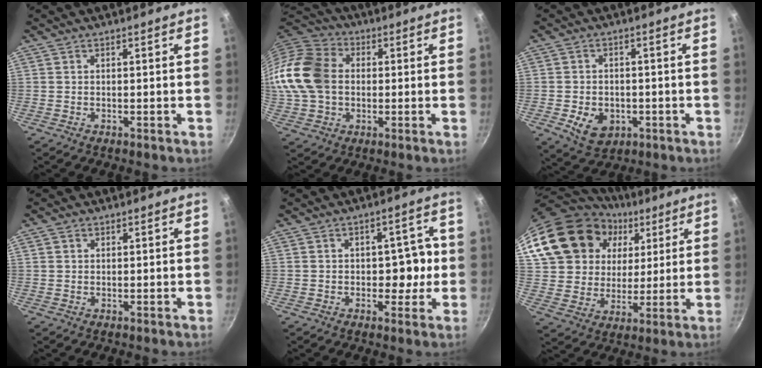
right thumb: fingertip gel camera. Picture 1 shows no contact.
{"total": 17.3, "force": [0.7, 13.3, 11.0], "torque": [-0.212, 0.027, 0.003]}
{"total": 7.6, "force": [-2.2, 5.7, 4.6], "torque": [-0.060, 0.002, -0.024]}
{"total": 1.2, "force": [0.5, 1.0, 0.4], "torque": [-0.005, 0.002, 0.006]}
{"total": 6.2, "force": [-0.5, 4.5, 4.2], "torque": [-0.005, 0.014, -0.008]}
{"total": 23.1, "force": [10.6, 17.2, 11.4], "torque": [-0.200, 0.002, 0.198]}